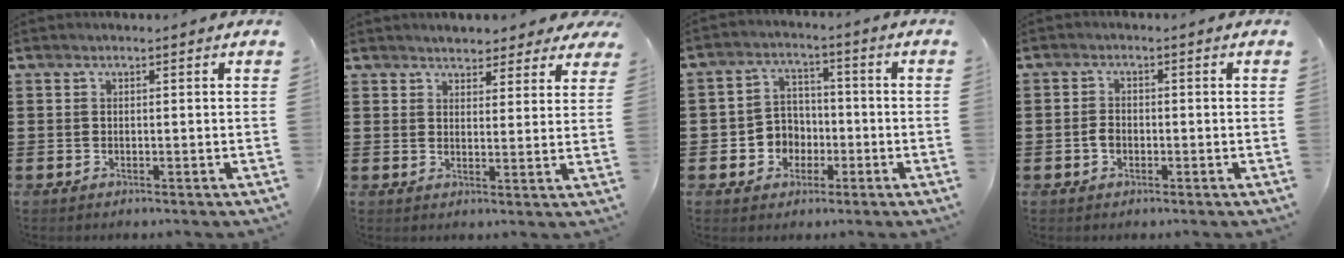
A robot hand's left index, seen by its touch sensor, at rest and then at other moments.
{"total": 3.3, "force": [3.2, 0.8, 0.3], "torque": [-0.018, -0.005, 0.060]}
{"total": 5.1, "force": [-1.7, 4.6, 1.3], "torque": [-0.047, 0.011, -0.036]}
{"total": 2.1, "force": [-0.6, 1.5, 1.3], "torque": [-0.036, 0.001, -0.014]}